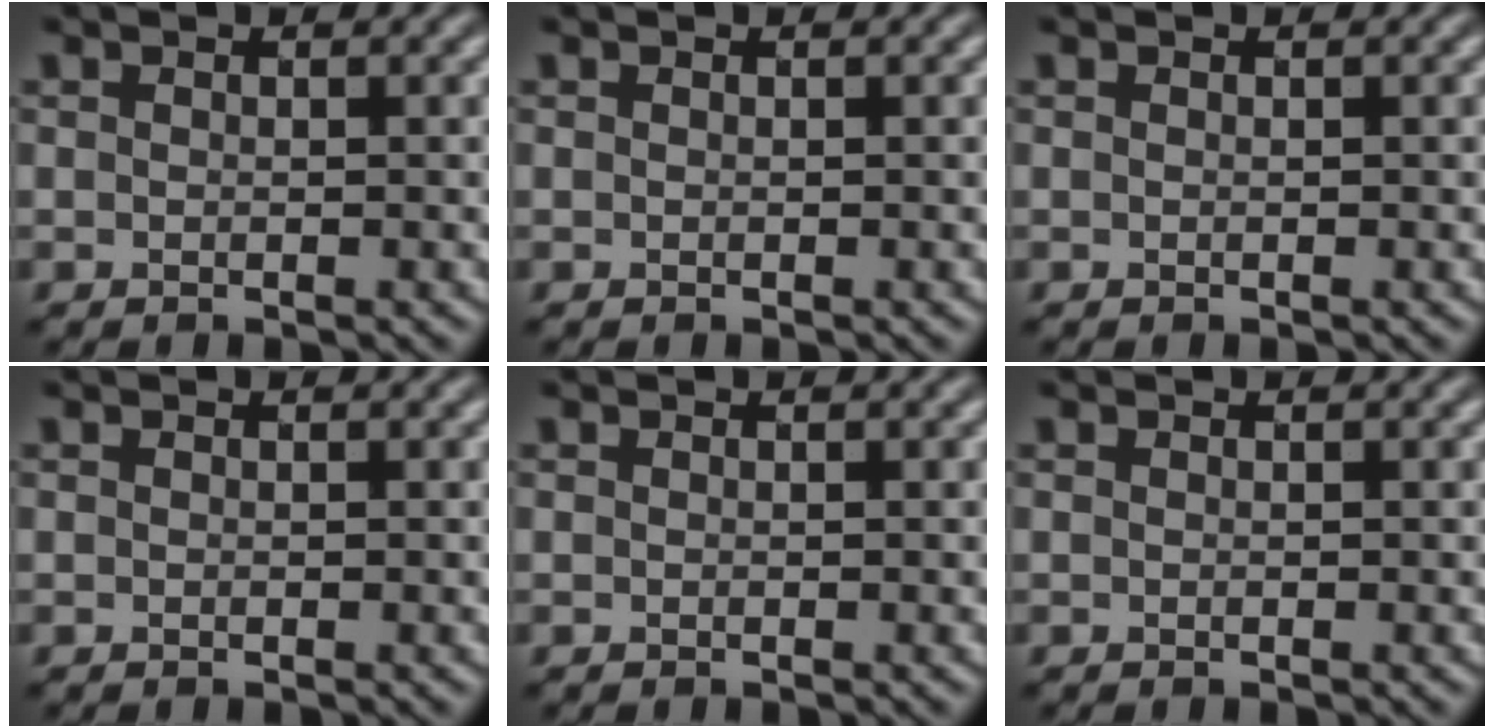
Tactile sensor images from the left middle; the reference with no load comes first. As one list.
[{"total": 0.0}, {"total": 0.0}, {"total": 0.0}, {"total": 0.0}, {"total": 0.0}]